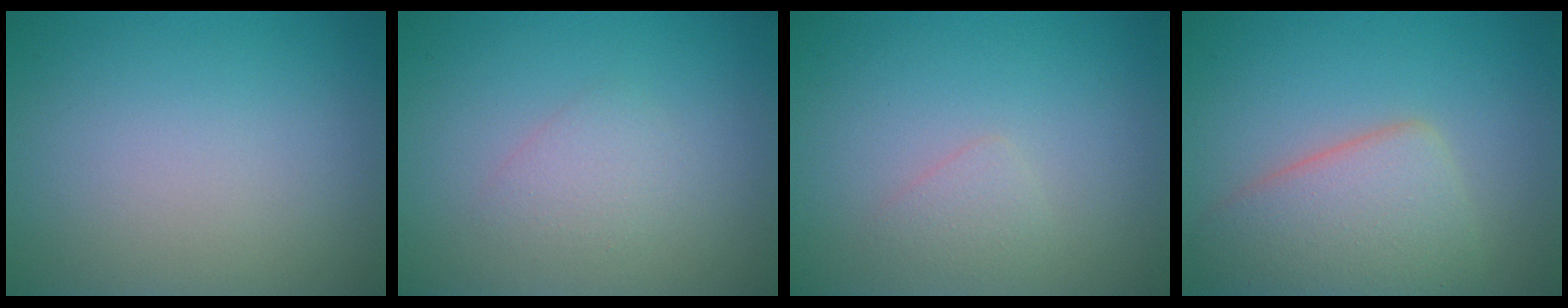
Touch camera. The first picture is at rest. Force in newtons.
{"total": 1.6, "press": 1.6, "slide": 0.0}
{"total": 1.1, "press": 1.1, "slide": 0.1}
{"total": 5.6, "press": 5.6, "slide": 0.3}